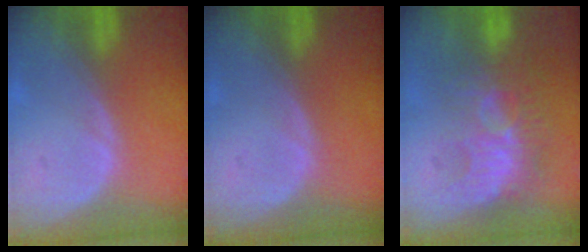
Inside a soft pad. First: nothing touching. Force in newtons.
{"total": 0.0}
{"total": 9.1, "press": 8.2, "slide": 3.9}